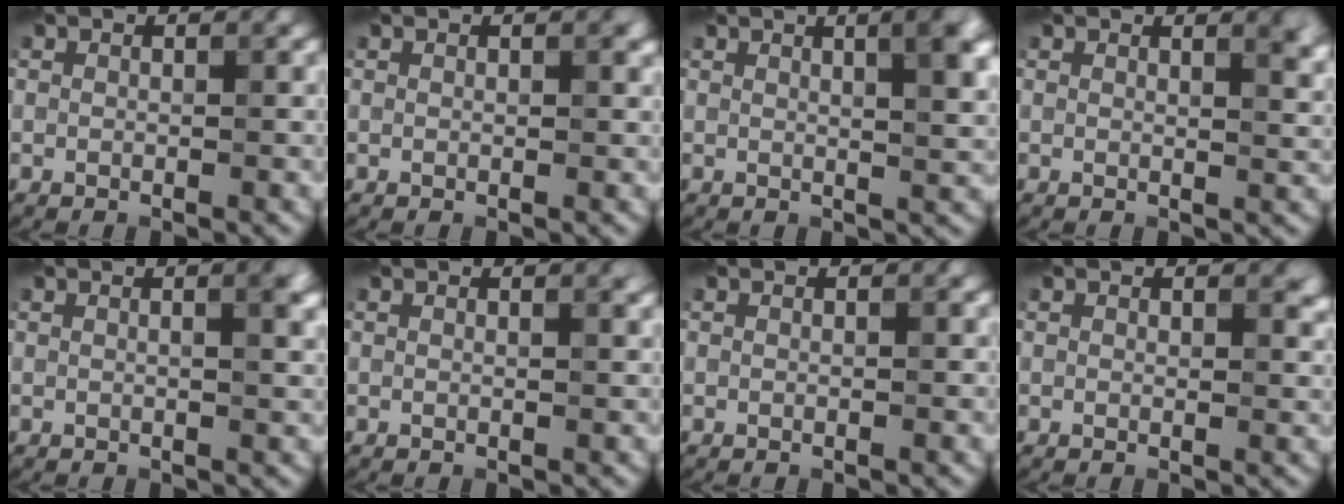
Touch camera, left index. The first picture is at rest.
{"total": 0.9, "force": [0.4, 0.2, 0.7], "torque": [-0.008, 0.000, 0.007]}
{"total": 5.5, "force": [2.2, 1.8, 4.7], "torque": [-0.034, 0.016, 0.017]}
{"total": 2.9, "force": [1.7, 1.0, 2.2], "torque": [-0.009, 0.003, 0.021]}
{"total": 3.7, "force": [1.1, 1.5, 3.2], "torque": [-0.017, 0.016, 0.001]}
{"total": 1.4, "force": [0.9, 0.5, 1.0], "torque": [-0.004, 0.003, 0.009]}
{"total": 0.0}
{"total": 1.1, "force": [0.7, 0.5, 0.7], "torque": [-0.004, -0.002, 0.012]}